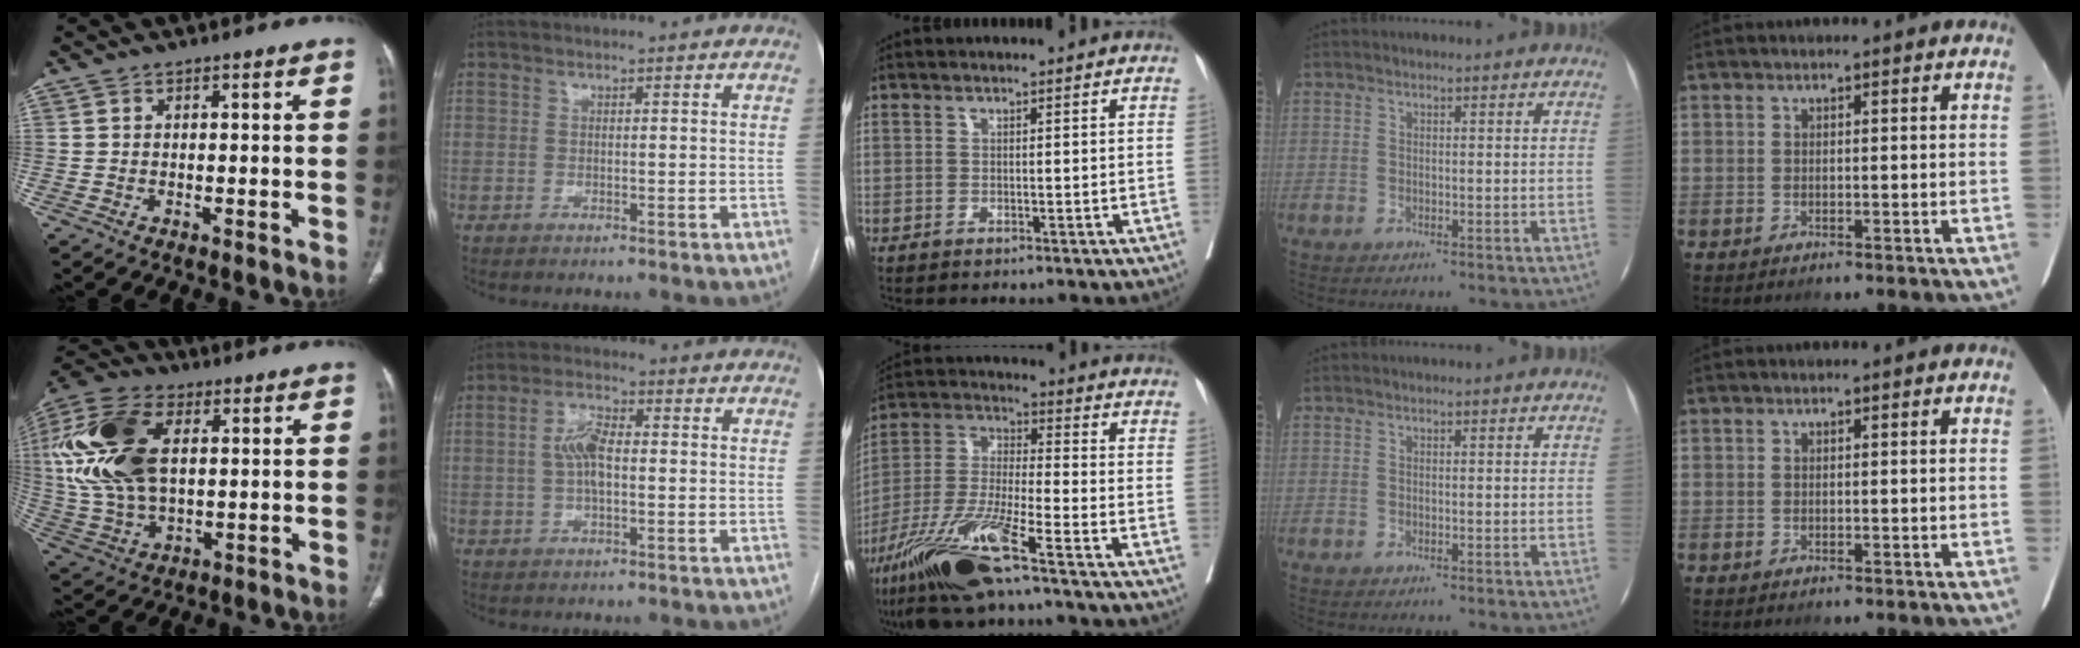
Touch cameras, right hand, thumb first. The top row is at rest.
{"thumb": {"total": 20.5, "force": [4.2, 11.7, 16.2], "torque": [-0.347, 0.002, 0.077]}, "index": {"total": 5.1, "force": [0.1, 1.7, 4.8], "torque": [-0.098, 0.011, 0.003]}, "middle": {"total": 15.7, "force": [-9.8, 1.1, 12.2], "torque": [-0.259, -0.036, -0.186]}}